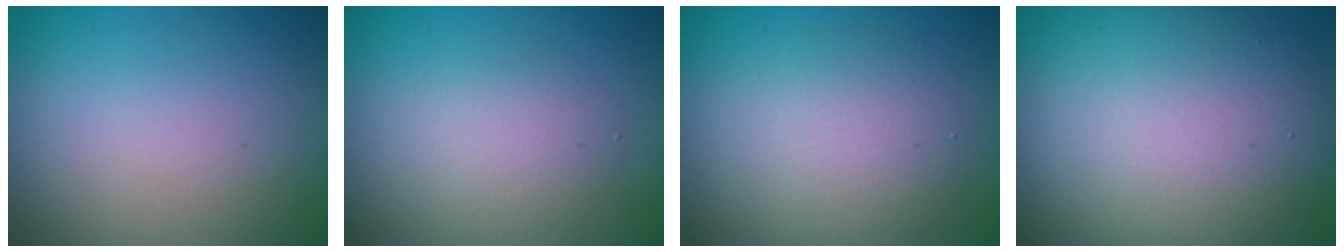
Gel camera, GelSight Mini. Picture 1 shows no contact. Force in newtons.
{"total": 2.8, "press": 2.8, "slide": 0.1}
{"total": 4.6, "press": 4.6, "slide": 0.6}
{"total": 12.8, "press": 12.8, "slide": 0.9}